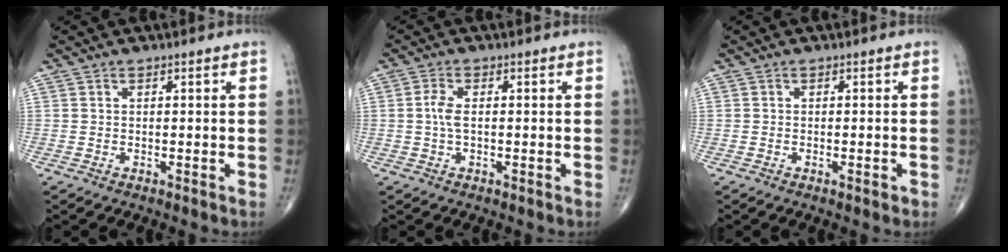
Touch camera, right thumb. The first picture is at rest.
{"total": 2.8, "force": [-0.1, 1.2, 2.6], "torque": [-0.064, 0.001, -0.005]}
{"total": 1.2, "force": [-0.5, 0.4, 1.0], "torque": [-0.016, -0.002, -0.007]}